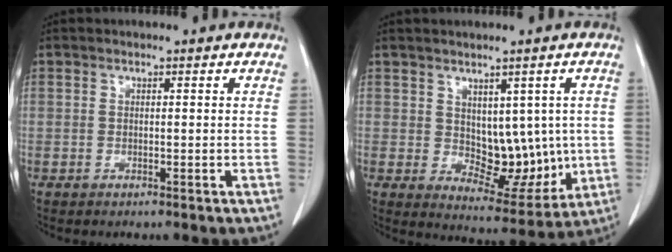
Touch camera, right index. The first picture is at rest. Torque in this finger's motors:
{"motor_torque": [0.15, 0.26, 0.06, 0.02]}